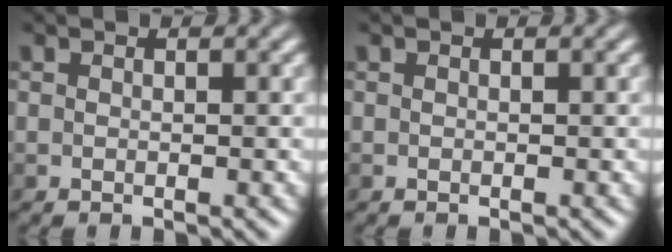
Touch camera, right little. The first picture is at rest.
{"total": 0.0}